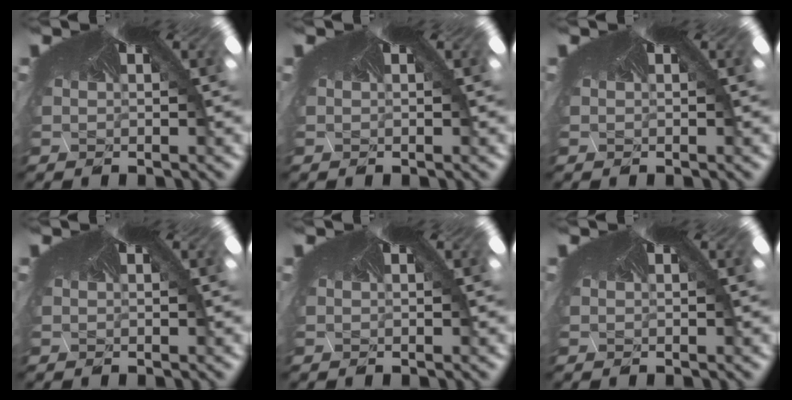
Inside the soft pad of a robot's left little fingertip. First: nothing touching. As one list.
[{"total": 0.0}, {"total": 0.0}, {"total": 0.0}, {"total": 0.0}, {"total": 0.0}]